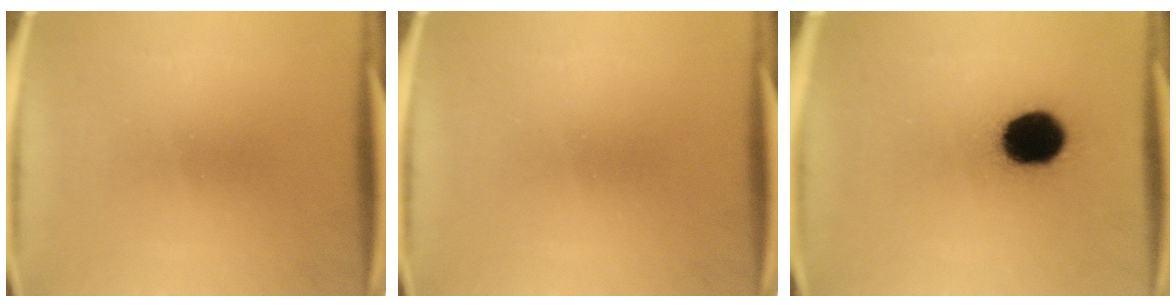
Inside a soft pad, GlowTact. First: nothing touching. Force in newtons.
{"total": 0.0}
{"total": 14.4}